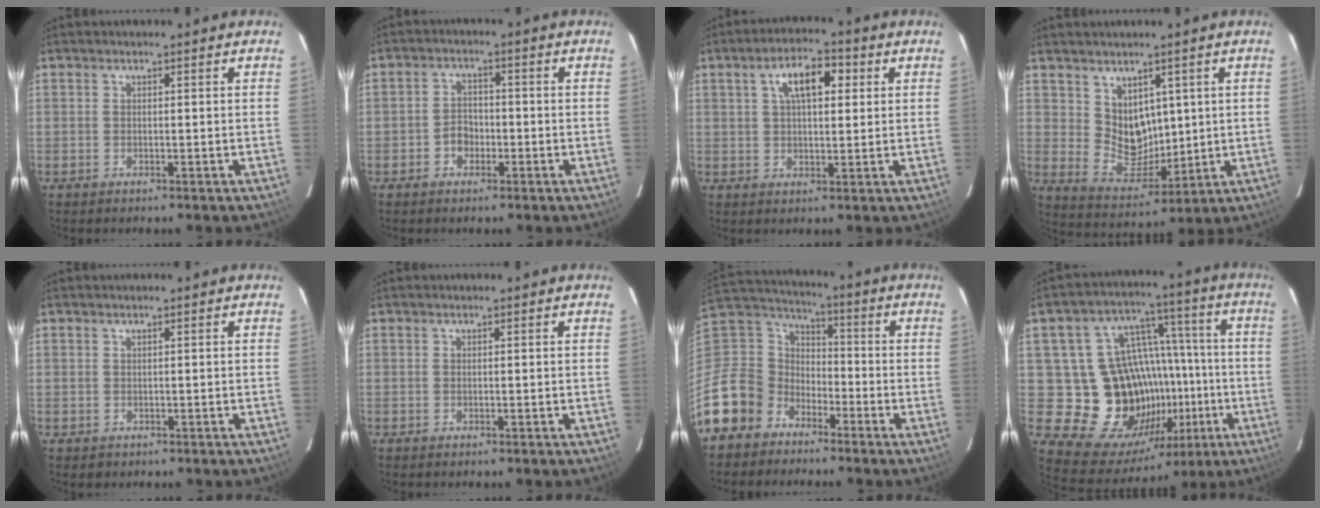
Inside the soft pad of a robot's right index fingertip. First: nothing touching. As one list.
[{"total": 3.5, "force": [-1.5, 2.8, 1.5], "torque": [-0.032, 0.011, -0.023]}, {"total": 7.9, "force": [2.8, 3.5, 6.5], "torque": [-0.112, 0.021, 0.046]}, {"total": 8.1, "force": [3.6, 6.1, 3.8], "torque": [-0.063, -0.002, 0.088]}, {"total": 0.7, "force": [0.0, 0.7, 0.0], "torque": [0.003, 0.003, 0.003]}, {"total": 0.0}, {"total": 14.1, "force": [-8.8, 10.6, 2.9], "torque": [-0.103, 0.034, -0.171]}, {"total": 21.5, "force": [-4.7, 16.8, 12.5], "torque": [-0.218, 0.033, -0.043]}]